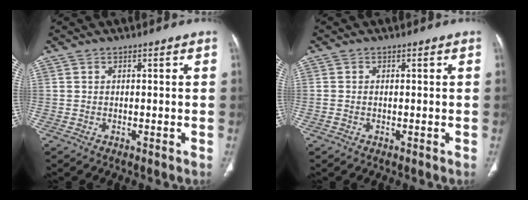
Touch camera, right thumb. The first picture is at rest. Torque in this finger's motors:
{"motor_torque": [-0.23, -0.17, -0.33, 0.18, 0.00]}